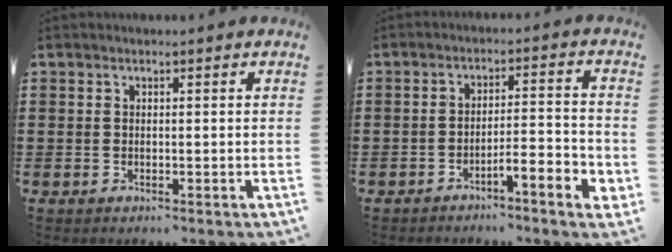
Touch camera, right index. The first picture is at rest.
{"total": 4.3, "force": [-3.4, 0.2, 2.5], "torque": [-0.044, -0.003, -0.067]}